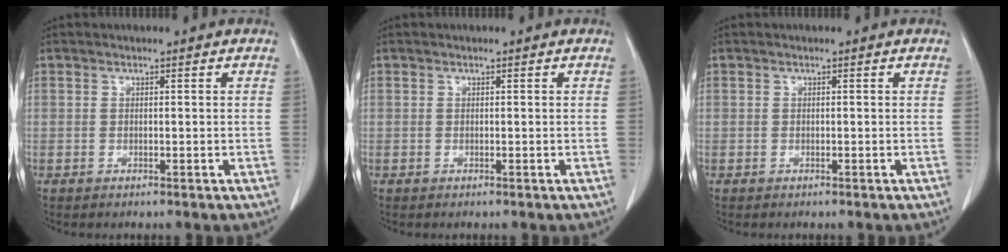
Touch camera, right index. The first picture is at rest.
{"total": 0.0}
{"total": 0.0}